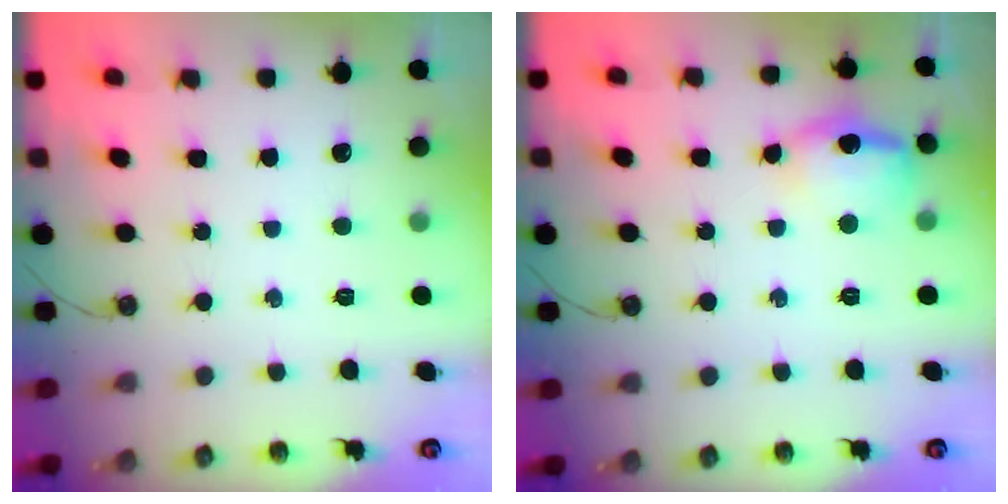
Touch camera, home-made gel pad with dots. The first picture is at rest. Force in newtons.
{"total": 12.0, "press": 11.9, "slide": 1.0}